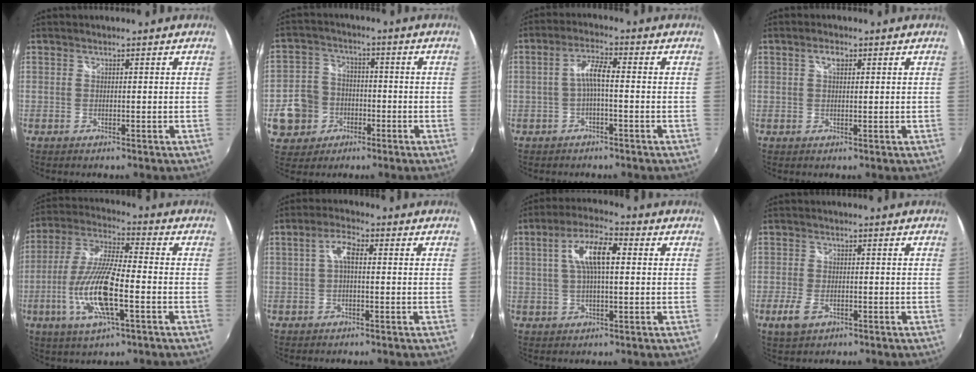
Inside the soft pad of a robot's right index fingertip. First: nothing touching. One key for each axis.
{"total": 10.4, "fx": -3.2, "fy": 9.3, "fz": 3.3, "tx": -0.106, "ty": 0.020, "tz": -0.048}
{"total": 4.0, "fx": -1.0, "fy": 0.5, "fz": 3.8, "tx": -0.079, "ty": 0.009, "tz": -0.019}
{"total": 2.1, "fx": 0.8, "fy": 1.1, "fz": 1.6, "tx": -0.026, "ty": 0.005, "tz": 0.013}
{"total": 15.3, "fx": -4.6, "fy": 3.8, "fz": 14.1, "tx": -0.291, "ty": -0.012, "tz": -0.087}
{"total": 3.8, "fx": 0.2, "fy": 1.5, "fz": 3.5, "tx": -0.069, "ty": 0.012, "tz": 0.003}
{"total": 8.7, "fx": 1.6, "fy": 2.8, "fz": 8.0, "tx": -0.152, "ty": 0.016, "tz": 0.029}
{"total": 4.6, "fx": -2.3, "fy": 2.5, "fz": 3.0, "tx": -0.074, "ty": -0.008, "tz": -0.042}